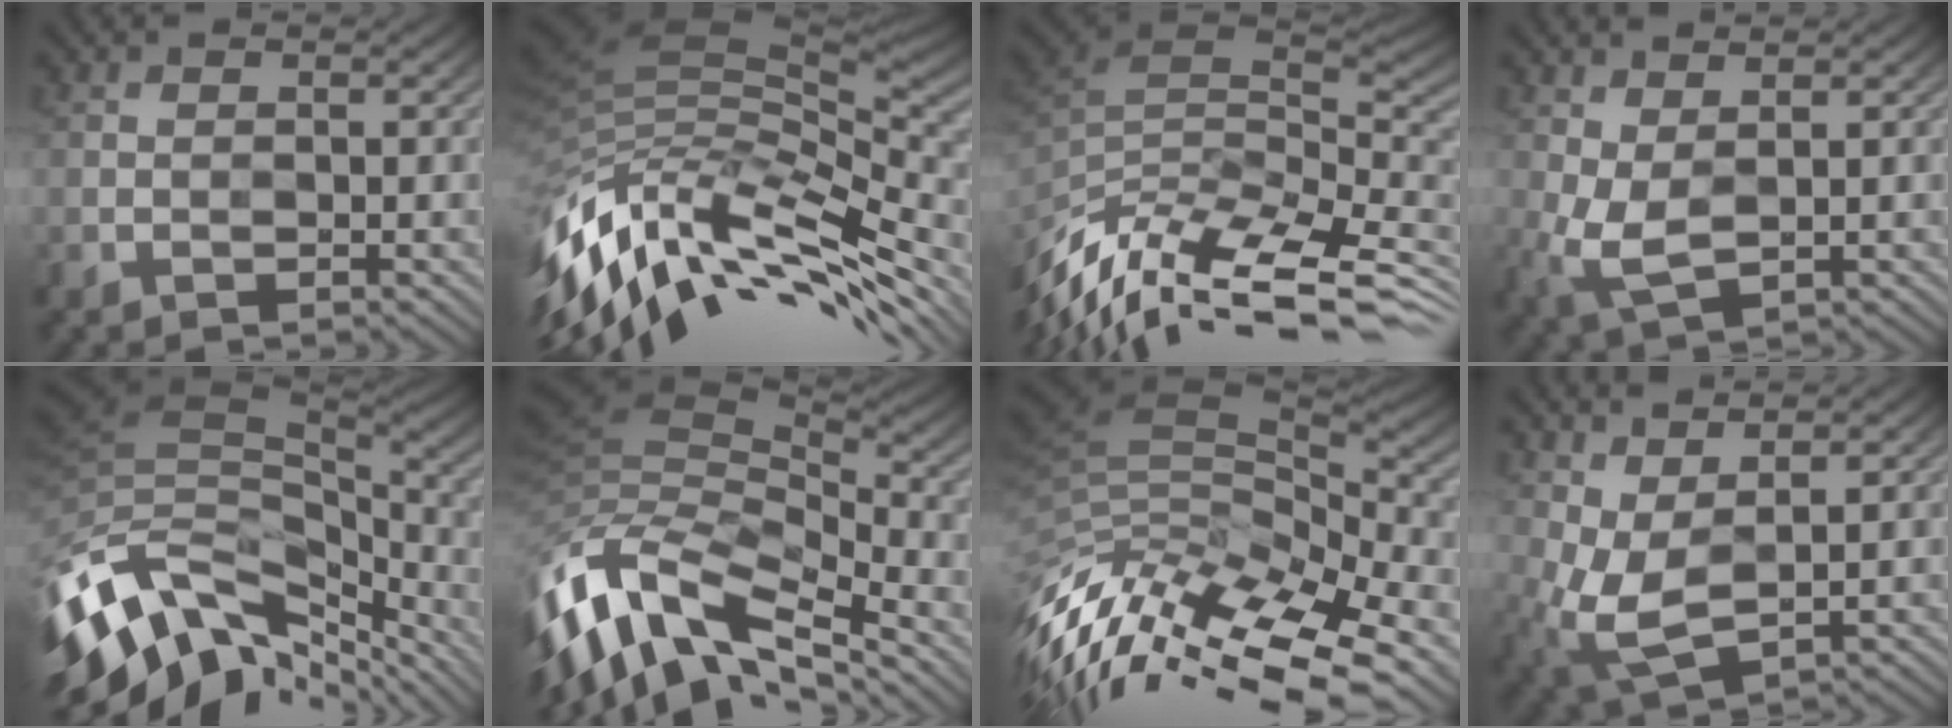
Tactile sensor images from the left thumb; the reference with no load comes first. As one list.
[{"total": 16.1, "force": [-7.3, 6.7, 12.7], "torque": [-0.282, 0.001, -0.132]}, {"total": 13.6, "force": [-6.9, 5.8, 10.2], "torque": [-0.250, 0.003, -0.117]}, {"total": 4.5, "force": [0.7, 2.3, 3.9], "torque": [-0.108, -0.003, 0.017]}, {"total": 14.5, "force": [-7.6, 7.5, 9.9], "torque": [-0.221, -0.024, -0.115]}, {"total": 16.1, "force": [-8.7, 7.5, 11.4], "torque": [-0.284, -0.030, -0.144]}, {"total": 14.3, "force": [-7.2, 6.5, 10.6], "torque": [-0.244, -0.020, -0.117]}, {"total": 7.0, "force": [1.6, 3.4, 5.9], "torque": [-0.157, -0.004, 0.034]}]